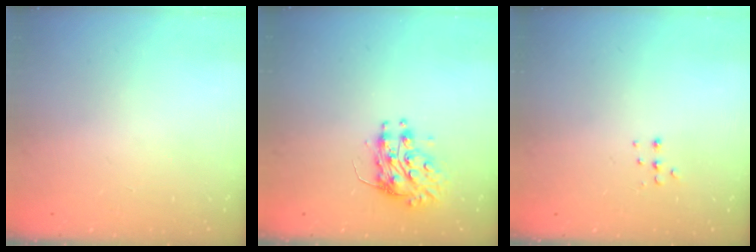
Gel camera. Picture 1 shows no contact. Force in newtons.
{"total": 8.9, "press": 8.9, "slide": 0.2}
{"total": 3.4, "press": 3.3, "slide": 0.8}